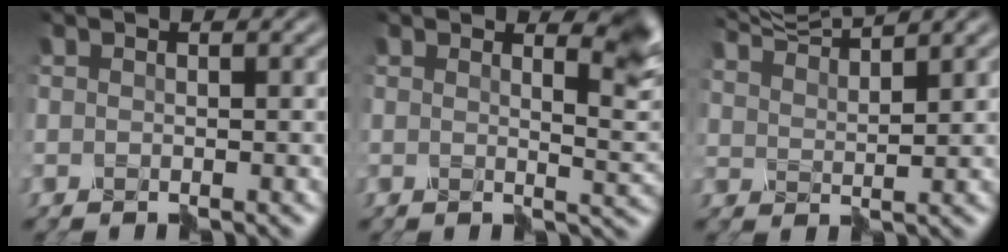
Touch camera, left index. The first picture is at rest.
{"total": 5.4, "force": [2.6, 2.1, 4.2], "torque": [-0.038, 0.006, 0.032]}
{"total": 5.4, "force": [5.3, -0.1, 0.7], "torque": [-0.027, 0.016, 0.088]}